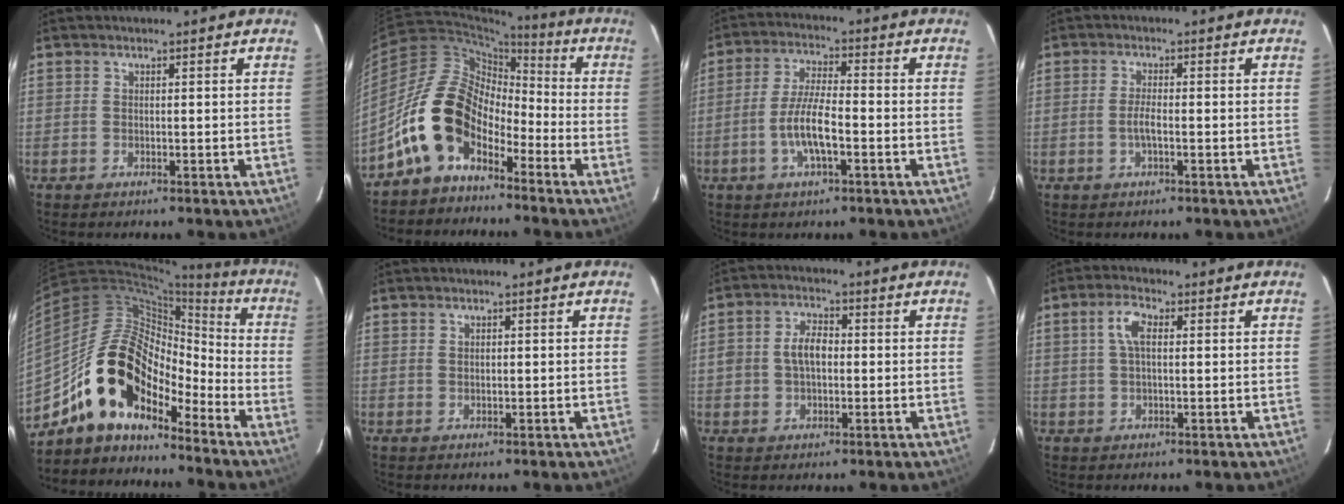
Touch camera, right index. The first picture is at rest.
{"total": 13.1, "force": [-7.0, 8.0, 7.7], "torque": [-0.136, 0.019, -0.136]}
{"total": 7.9, "force": [-2.9, 1.9, 7.2], "torque": [-0.146, 0.004, -0.055]}
{"total": 2.5, "force": [-0.9, 0.4, 2.3], "torque": [-0.046, 0.002, -0.018]}
{"total": 15.7, "force": [-11.6, 7.2, 7.7], "torque": [-0.135, 0.020, -0.220]}
{"total": 0.7, "force": [0.1, 0.5, 0.5], "torque": [-0.009, 0.003, 0.002]}
{"total": 5.3, "force": [-0.2, 3.6, 3.9], "torque": [-0.073, 0.014, 0.000]}
{"total": 4.2, "force": [0.8, 1.8, 3.7], "torque": [-0.074, 0.011, 0.014]}